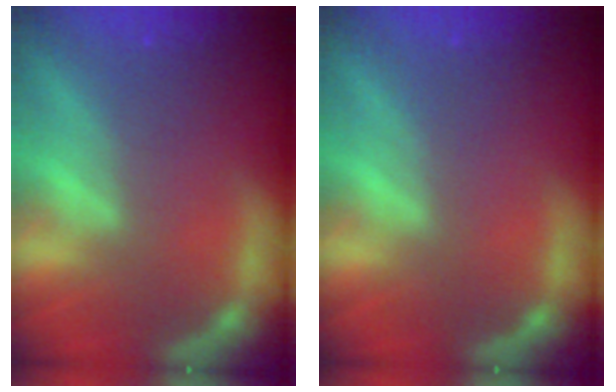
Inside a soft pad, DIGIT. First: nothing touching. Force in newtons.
{"total": 0.0}